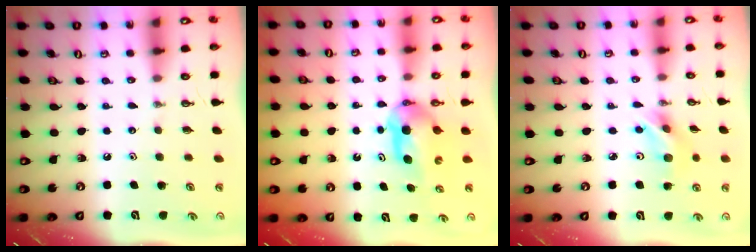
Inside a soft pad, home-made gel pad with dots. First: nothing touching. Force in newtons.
{"total": 6.7, "press": 6.6, "slide": 1.5}
{"total": 8.0, "press": 6.5, "slide": 4.5}